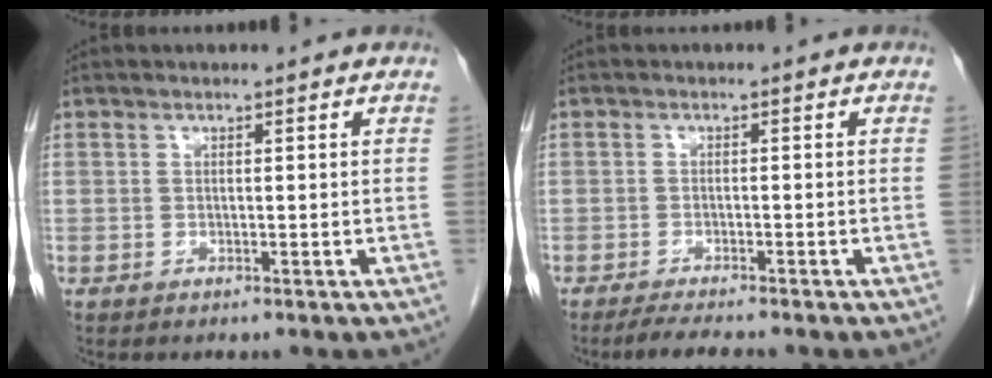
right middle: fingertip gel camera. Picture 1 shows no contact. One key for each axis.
{"total": 3.8, "fx": -3.3, "fy": 0.1, "fz": 1.9, "tx": -0.039, "ty": -0.014, "tz": -0.053}